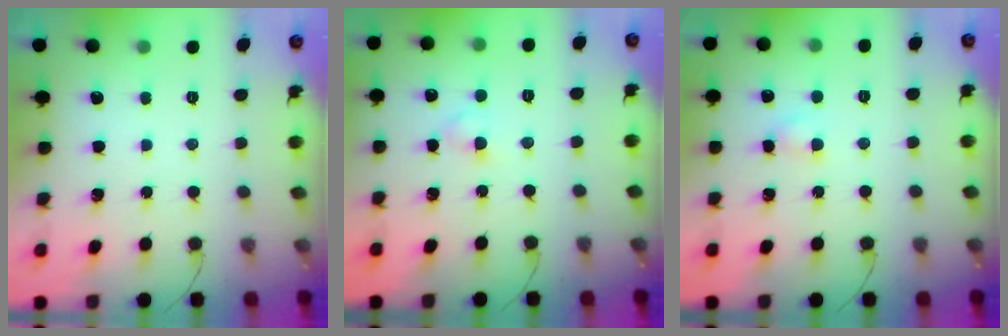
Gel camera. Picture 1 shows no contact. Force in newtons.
{"total": 2.7, "press": 2.4, "slide": 1.1}
{"total": 2.7, "press": 2.5, "slide": 1.2}